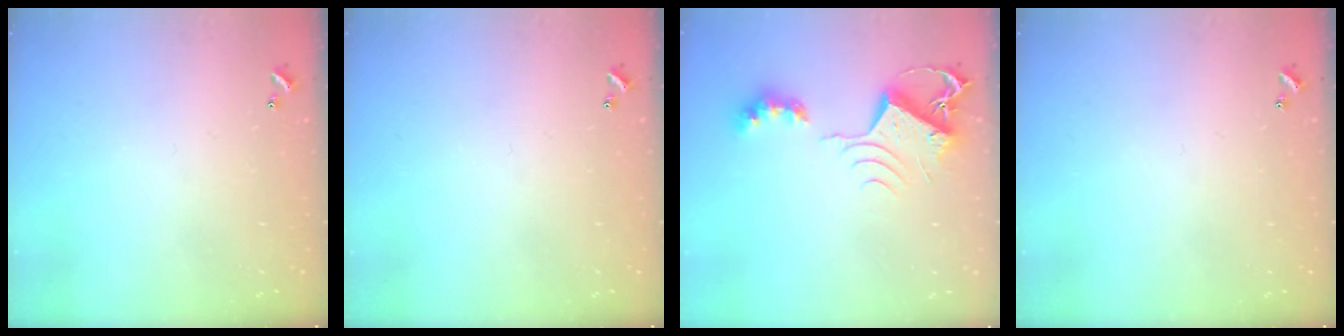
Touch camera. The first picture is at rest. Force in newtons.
{"total": 0.0}
{"total": 8.8, "press": 8.8, "slide": 0.5}
{"total": 0.0}